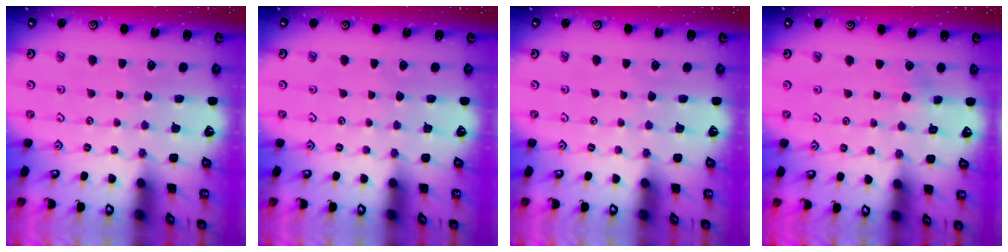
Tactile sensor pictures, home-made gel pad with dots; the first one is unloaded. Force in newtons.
{"total": 0.0}
{"total": 0.0}
{"total": 1.8, "press": 1.7, "slide": 0.2}